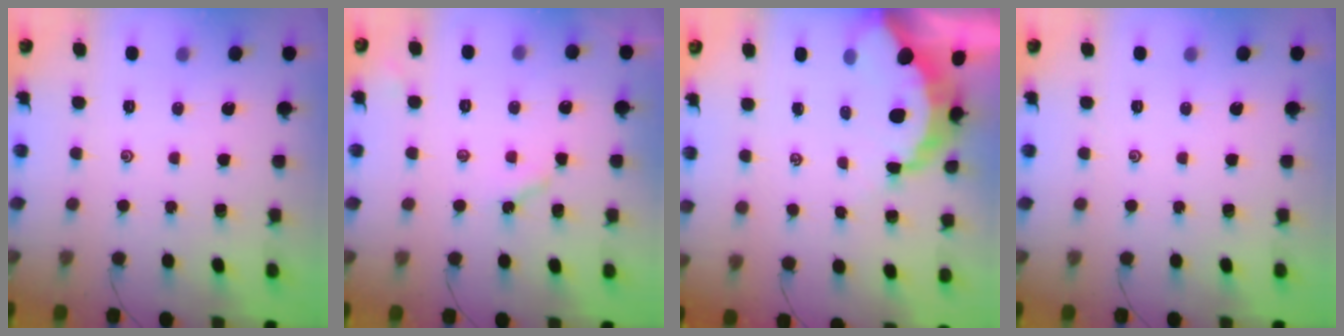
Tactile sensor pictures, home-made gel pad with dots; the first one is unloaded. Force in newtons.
{"total": 2.9, "press": 2.9, "slide": 0.4}
{"total": 8.4, "press": 8.4, "slide": 0.7}
{"total": 0.0}